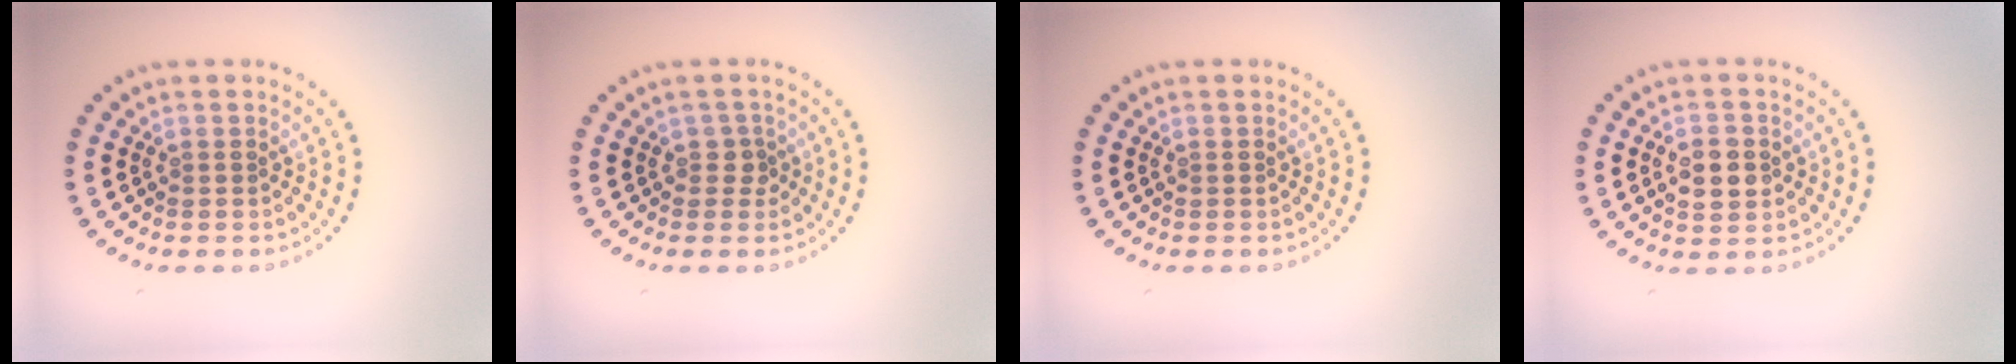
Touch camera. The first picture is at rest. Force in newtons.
{"total": 1.2, "press": 1.0, "slide": 0.6}
{"total": 0.0}
{"total": 3.4, "press": 3.4, "slide": 0.2}